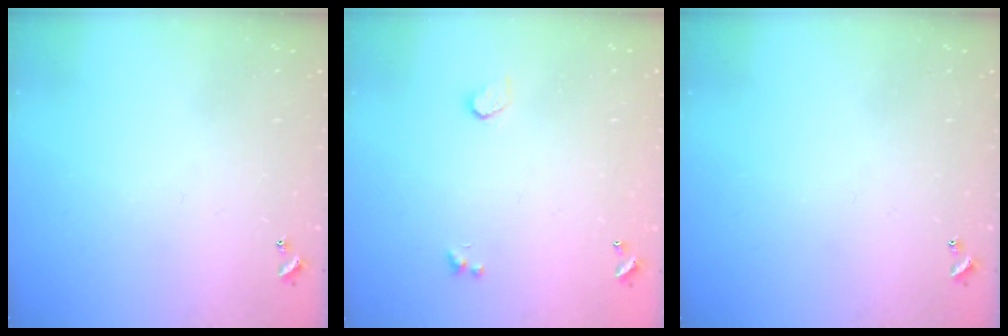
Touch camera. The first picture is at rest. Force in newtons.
{"total": 1.0, "press": 0.7, "slide": 0.7}
{"total": 0.0}